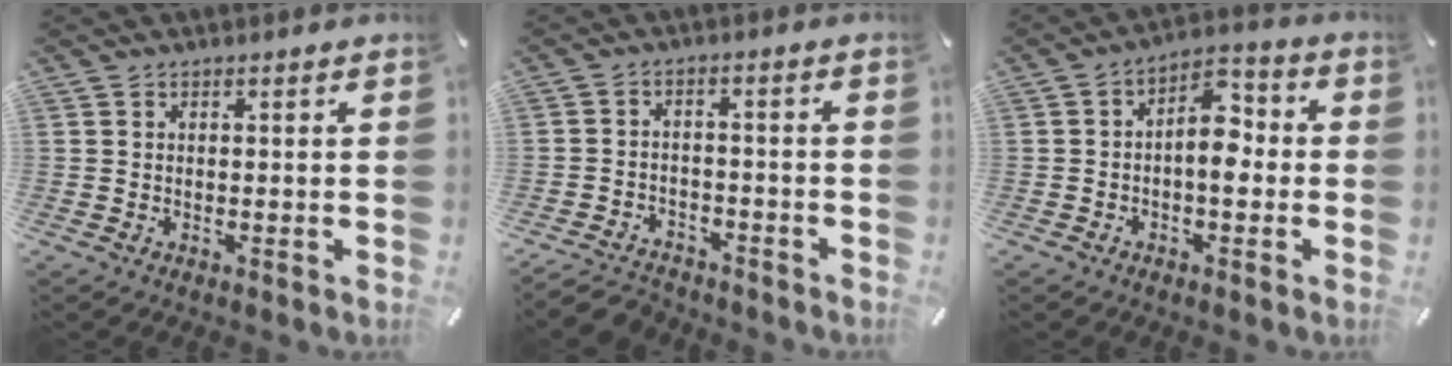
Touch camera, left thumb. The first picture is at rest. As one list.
[{"total": 5.6, "force": [-4.9, 2.3, 1.5], "torque": [-0.030, 0.025, -0.096]}, {"total": 8.3, "force": [-1.2, 4.6, 6.8], "torque": [-0.110, 0.011, -0.024]}]